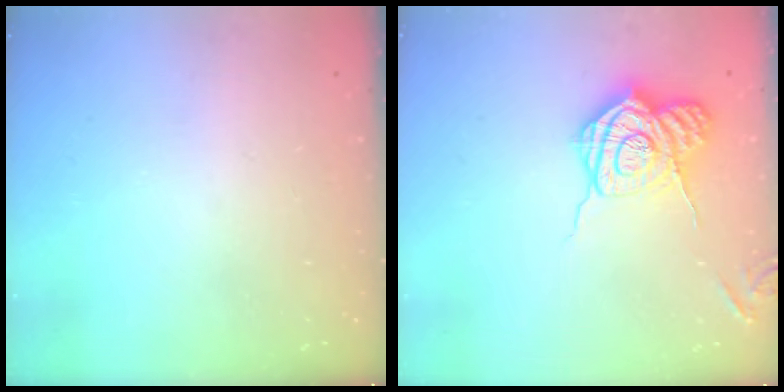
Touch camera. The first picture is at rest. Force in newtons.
{"total": 14.2, "press": 14.1, "slide": 0.8}